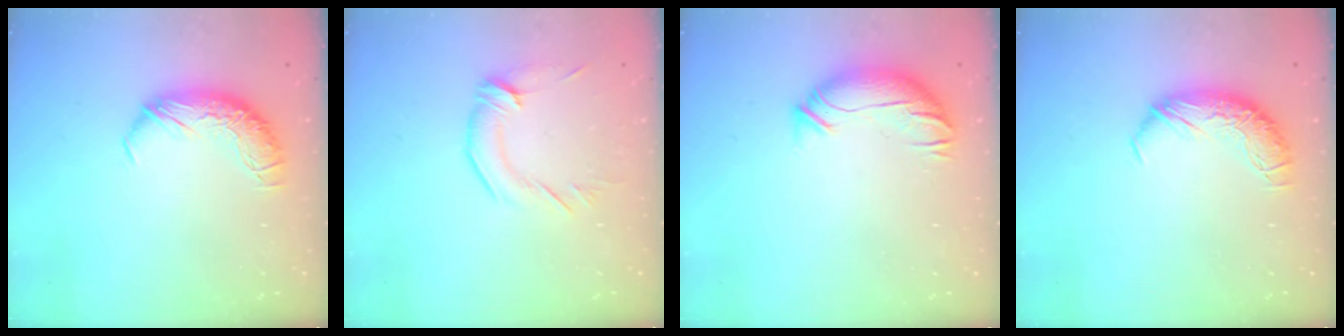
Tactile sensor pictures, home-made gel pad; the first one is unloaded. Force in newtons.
{"total": 0.9, "press": 0.7, "slide": 0.6}
{"total": 3.4, "press": 2.7, "slide": 2.1}
{"total": 0.0}